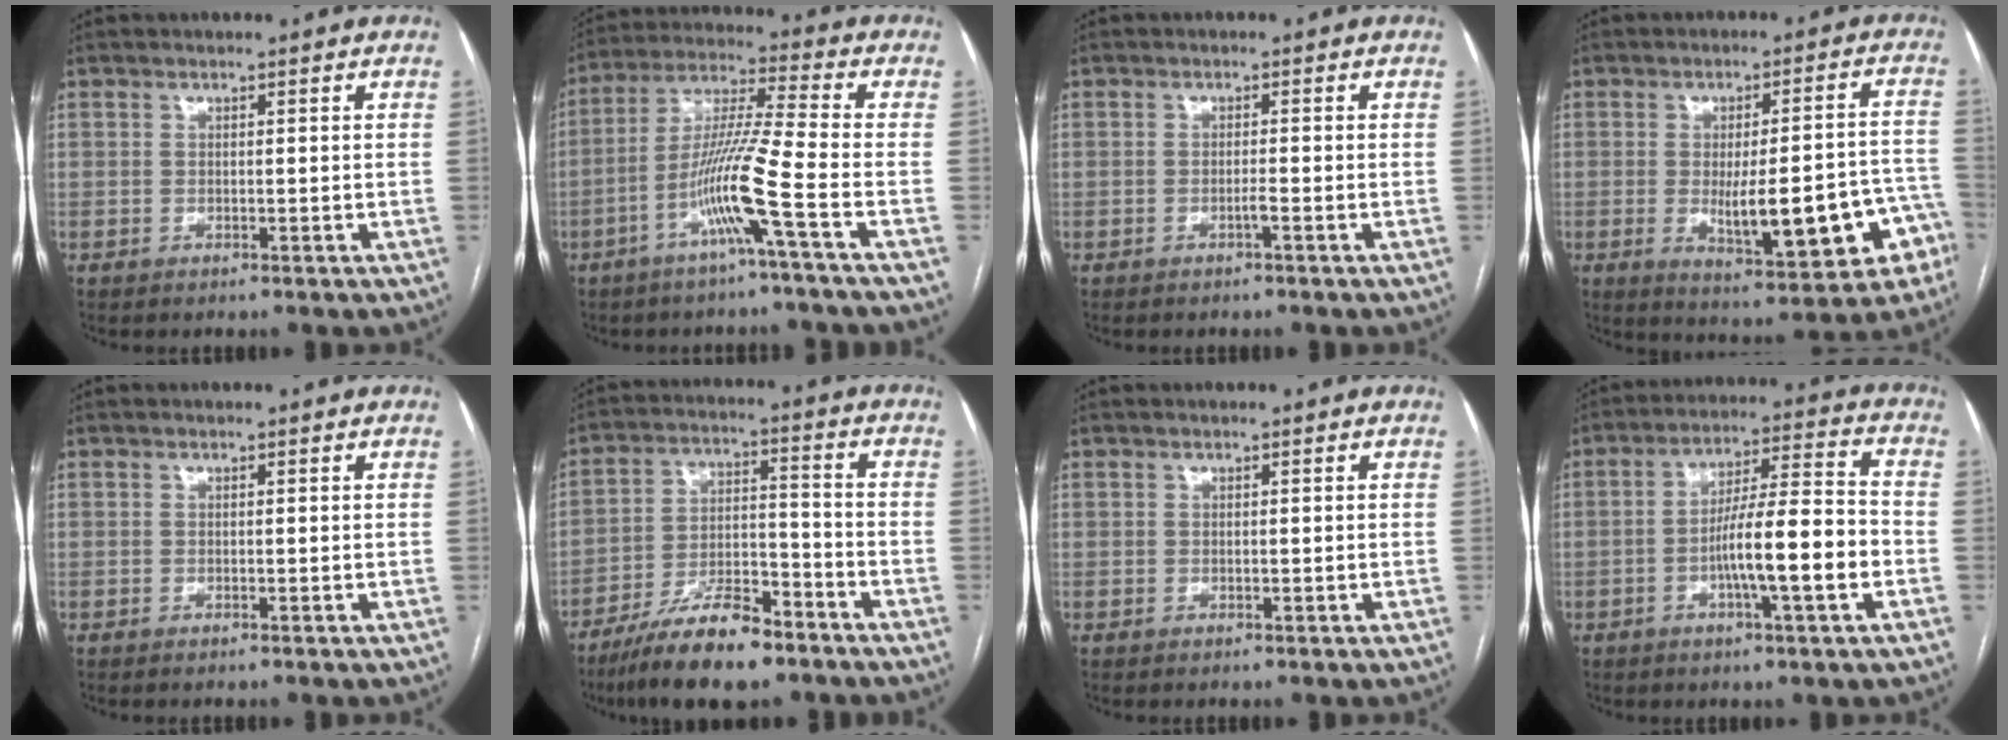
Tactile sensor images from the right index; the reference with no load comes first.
{"total": 10.9, "force": [-4.7, -1.8, 9.7], "torque": [-0.189, -0.001, -0.093]}
{"total": 0.9, "force": [-0.5, -0.2, 0.7], "torque": [-0.012, 0.001, -0.010]}
{"total": 15.4, "force": [-4.7, 3.6, 14.2], "torque": [-0.156, 0.020, -0.046]}
{"total": 0.0}
{"total": 13.1, "force": [-9.6, 3.3, 8.3], "torque": [-0.149, -0.003, -0.169]}
{"total": 0.0}
{"total": 11.9, "force": [-3.3, 0.8, 11.4], "torque": [-0.191, 0.011, -0.056]}